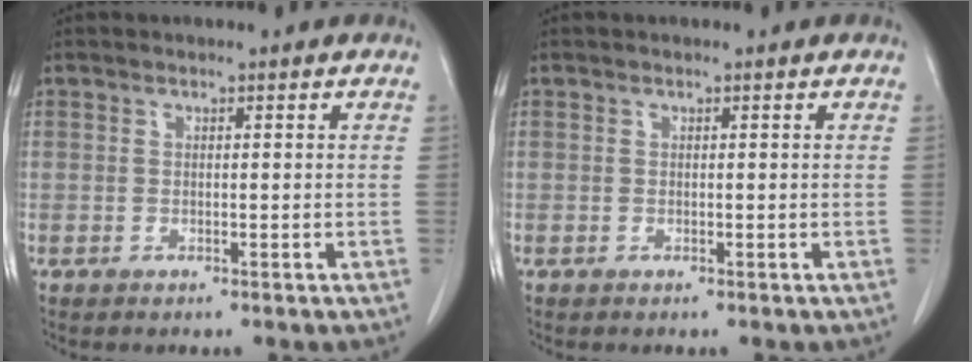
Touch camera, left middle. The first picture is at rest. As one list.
[{"total": 0.0}]